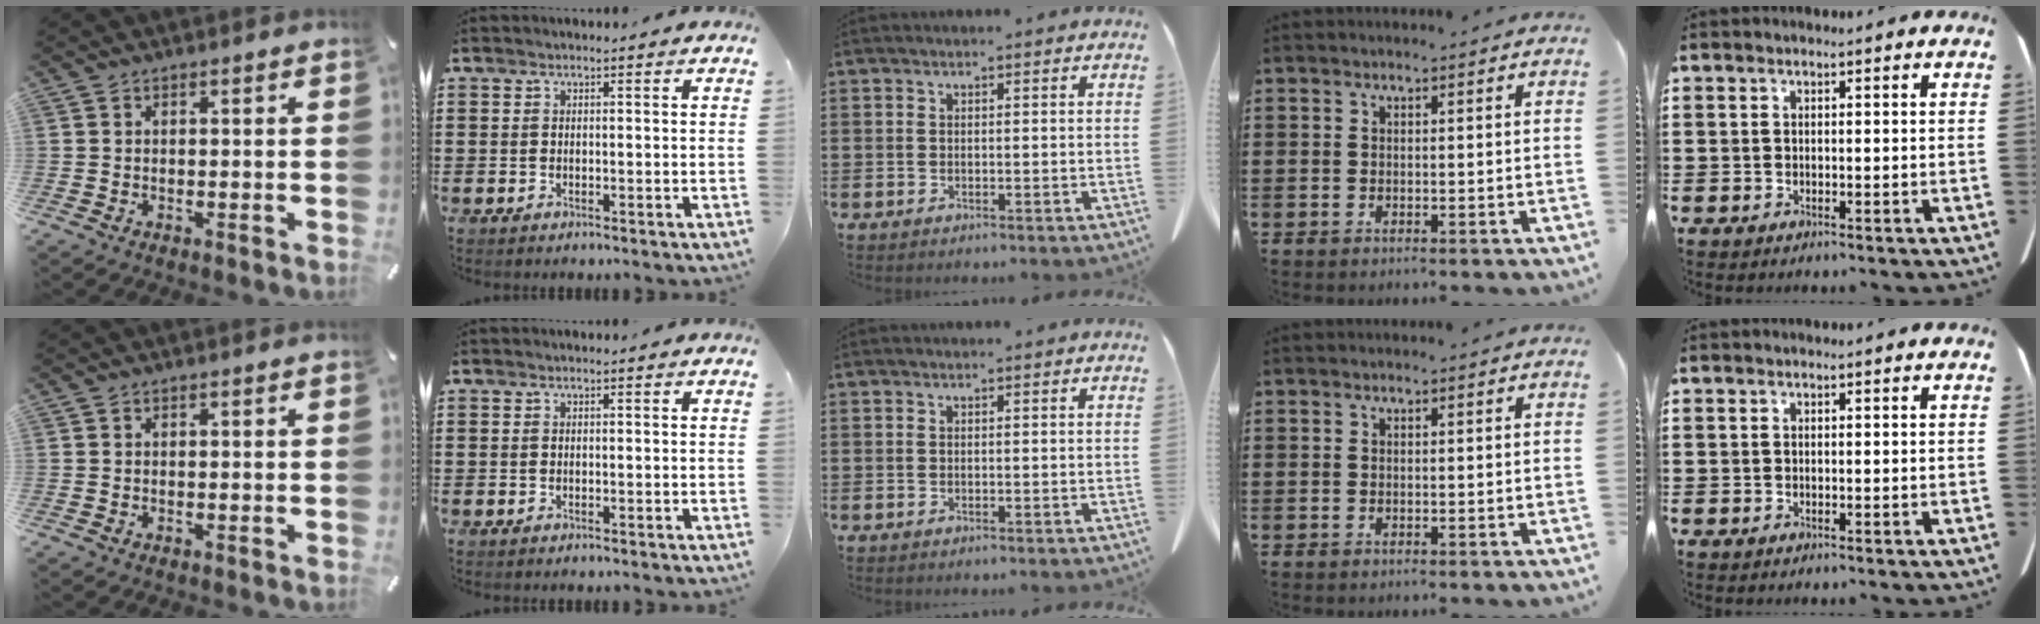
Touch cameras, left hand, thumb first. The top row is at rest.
{}